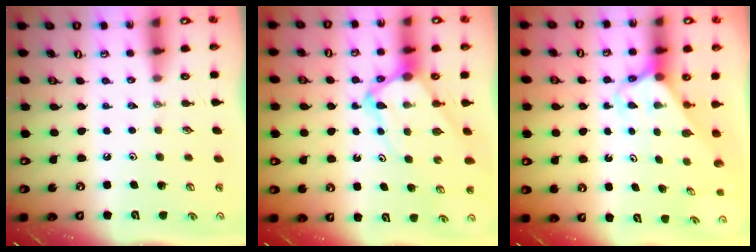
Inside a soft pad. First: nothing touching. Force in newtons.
{"total": 6.6, "press": 6.6, "slide": 0.5}
{"total": 2.4, "press": 2.4, "slide": 0.1}